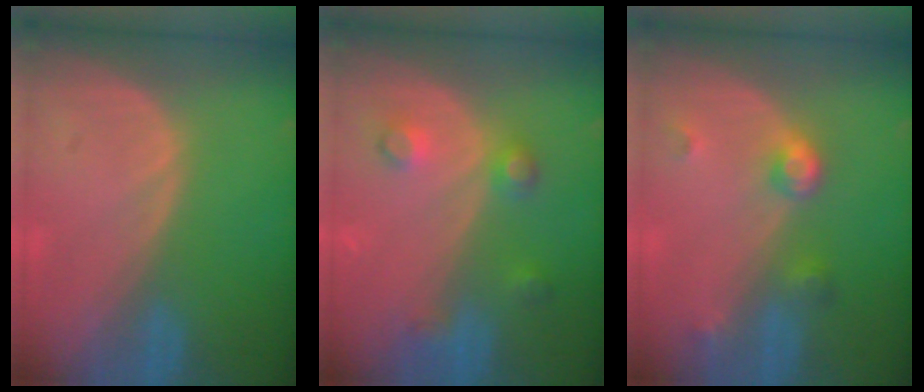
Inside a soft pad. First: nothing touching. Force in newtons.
{"total": 4.2, "press": 4.2, "slide": 0.0}
{"total": 3.9, "press": 3.6, "slide": 1.5}